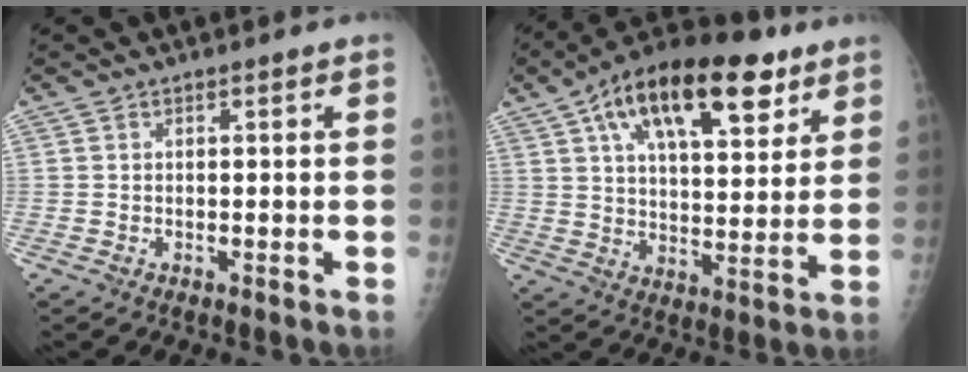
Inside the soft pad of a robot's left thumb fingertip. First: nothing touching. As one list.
[{"total": 21.6, "force": [11.1, 9.6, 15.8], "torque": [-0.230, -0.014, 0.180]}]